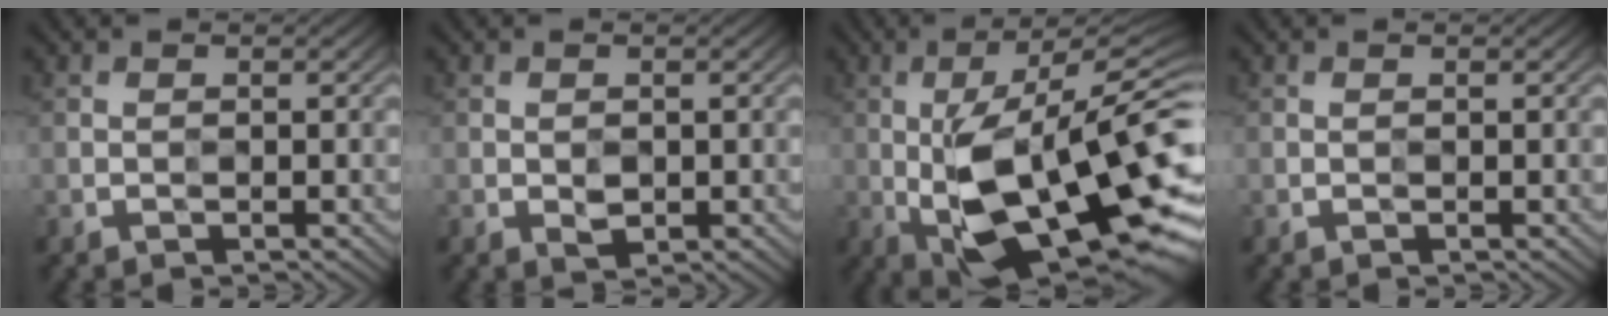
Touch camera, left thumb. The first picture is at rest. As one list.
[{"total": 1.5, "force": [-0.2, 1.2, 0.9], "torque": [-0.016, -0.005, 0.001]}, {"total": 18.7, "force": [-2.6, 6.6, 17.3], "torque": [-0.279, 0.002, -0.042]}, {"total": 0.0}]